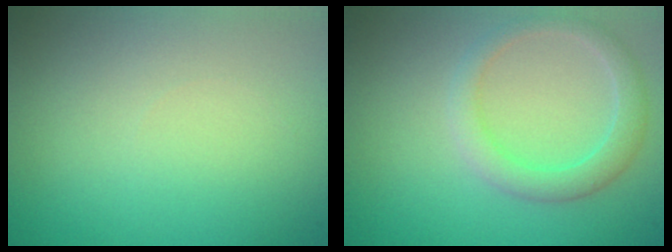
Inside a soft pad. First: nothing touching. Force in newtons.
{"total": 2.8, "press": 2.8, "slide": 0.3}